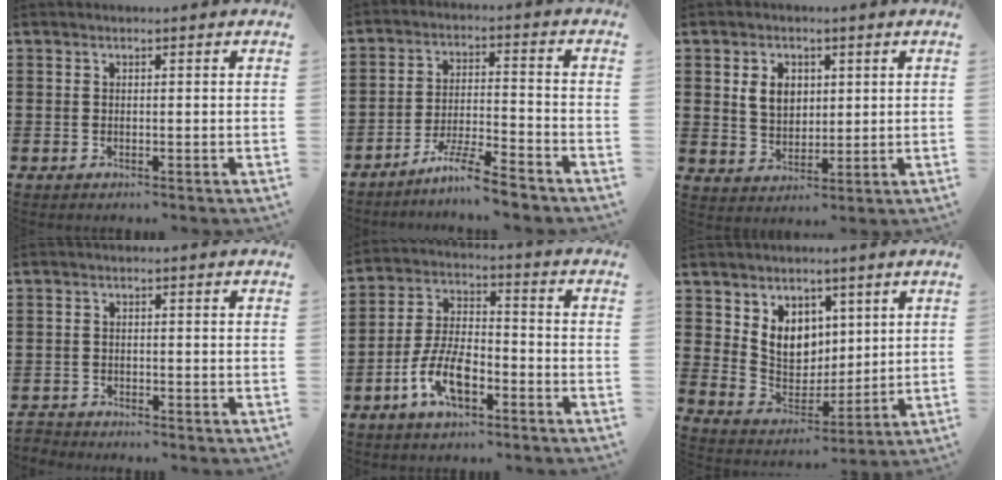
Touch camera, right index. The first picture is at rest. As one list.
[{"total": 7.1, "force": [-6.2, 0.1, 3.4], "torque": [-0.069, -0.003, -0.118]}, {"total": 4.8, "force": [1.3, 3.6, 2.9], "torque": [-0.061, 0.009, 0.019]}, {"total": 1.5, "force": [-1.5, 0.2, -0.2], "torque": [-0.001, 0.003, -0.034]}, {"total": 8.9, "force": [-4.3, 4.1, 6.5], "torque": [-0.153, 0.001, -0.086]}, {"total": 7.6, "force": [3.7, 6.0, 2.8], "torque": [-0.069, -0.008, 0.072]}]